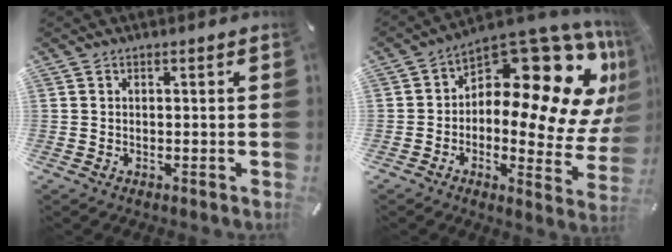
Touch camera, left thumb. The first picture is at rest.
{"total": 18.1, "force": [9.3, 8.7, 12.9], "torque": [-0.152, -0.100, 0.147]}